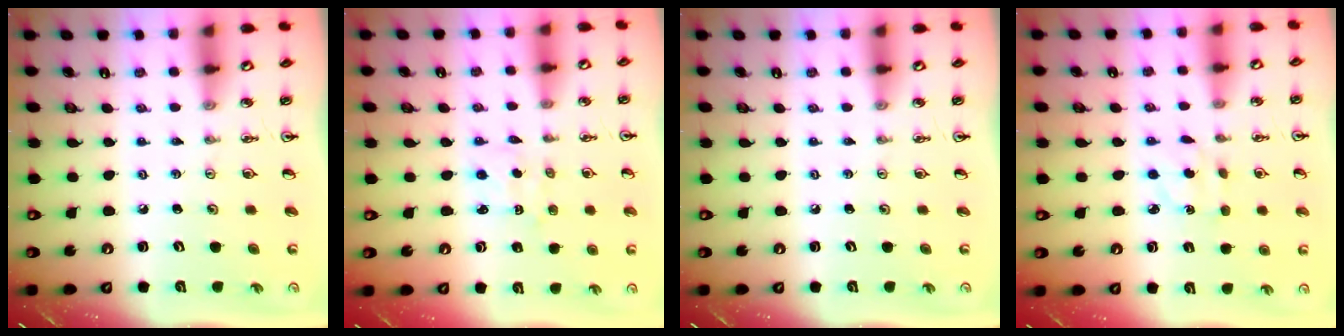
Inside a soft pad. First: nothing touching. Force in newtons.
{"total": 1.8, "press": 1.7, "slide": 0.3}
{"total": 0.0}
{"total": 3.3, "press": 3.3, "slide": 0.4}